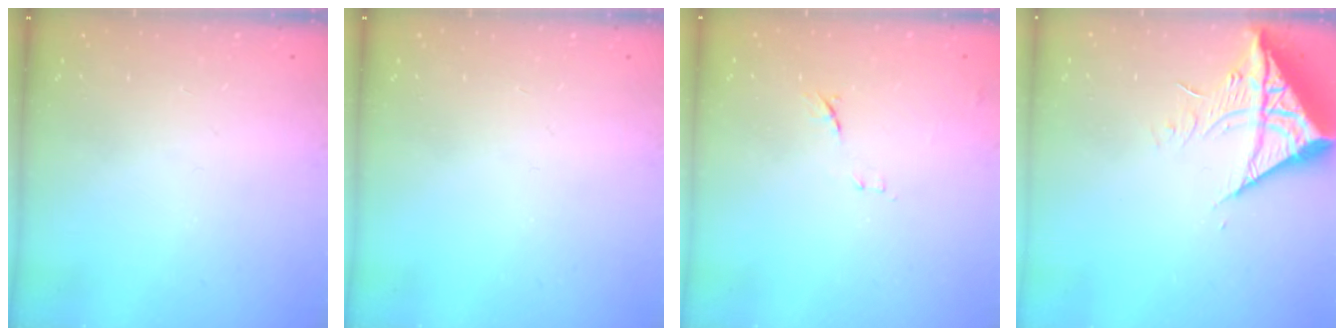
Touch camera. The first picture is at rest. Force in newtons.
{"total": 0.0}
{"total": 7.5, "press": 7.5, "slide": 0.8}
{"total": 11.9, "press": 11.8, "slide": 1.4}